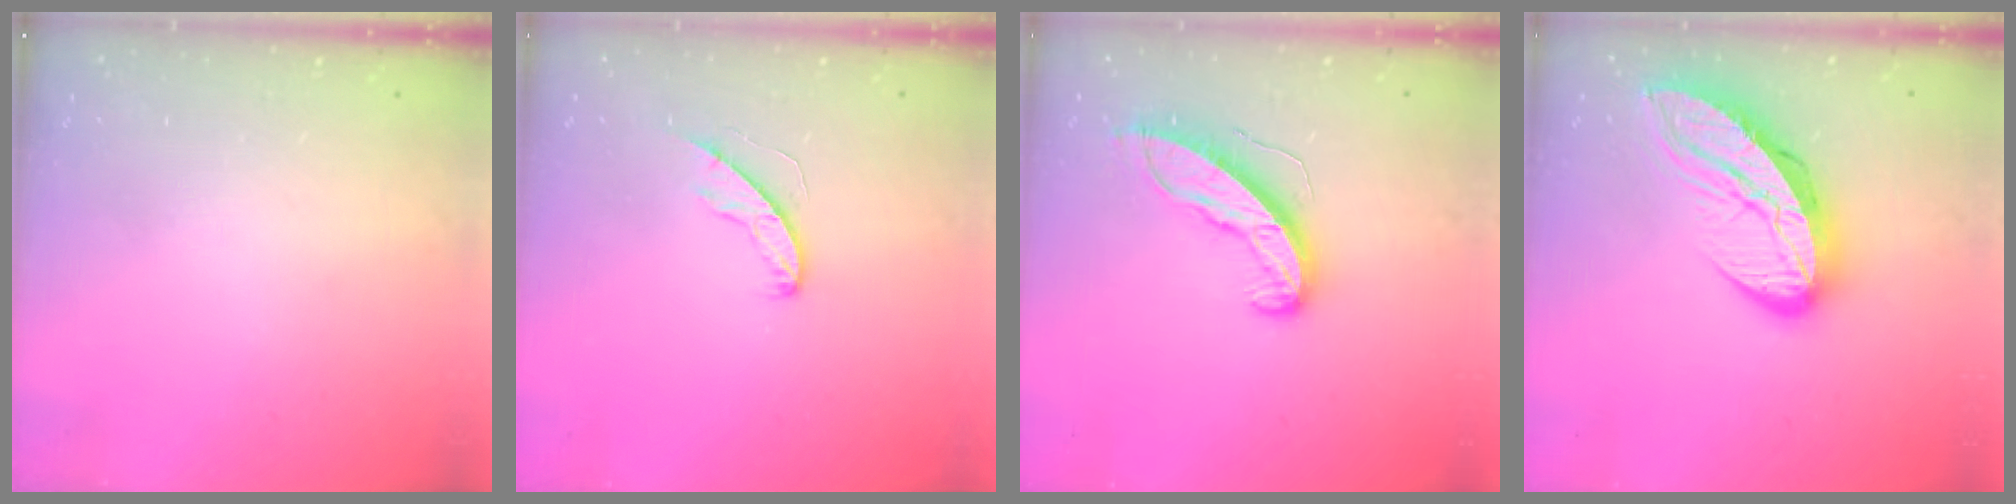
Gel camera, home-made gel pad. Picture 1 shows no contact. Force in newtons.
{"total": 5.8, "press": 5.8, "slide": 0.4}
{"total": 11.0, "press": 11.0, "slide": 0.9}
{"total": 15.7, "press": 15.6, "slide": 1.4}